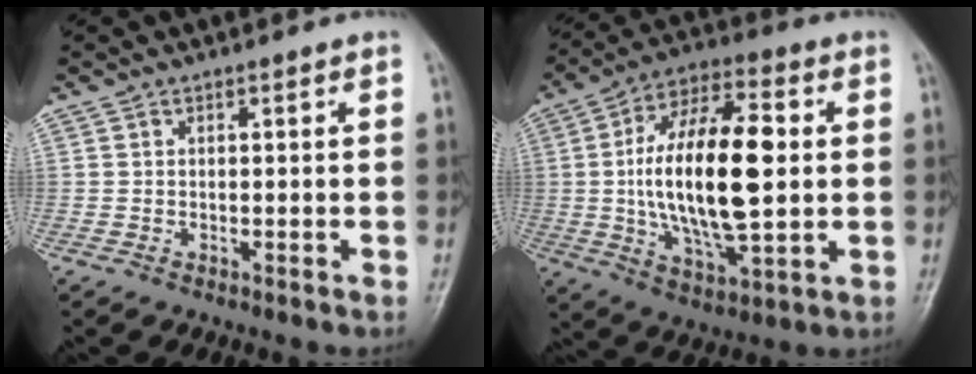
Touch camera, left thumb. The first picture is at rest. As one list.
[{"total": 21.2, "force": [1.1, 9.0, 19.2], "torque": [-0.339, 0.006, 0.017]}]